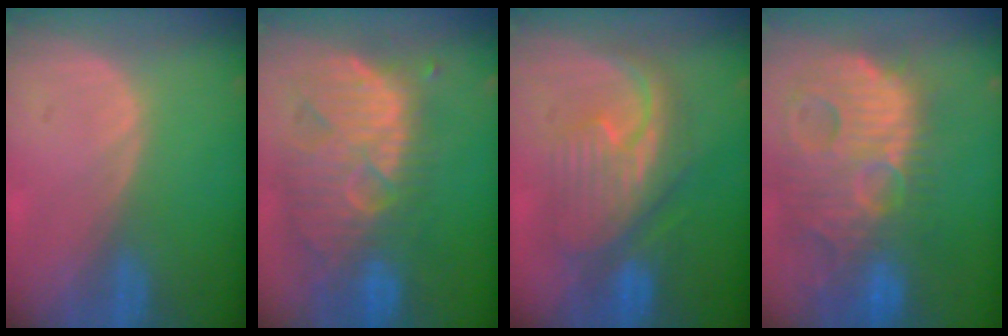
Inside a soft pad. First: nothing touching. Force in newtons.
{"total": 12.4, "press": 11.1, "slide": 5.5}
{"total": 9.0, "press": 8.9, "slide": 0.5}
{"total": 15.0, "press": 13.0, "slide": 7.4}